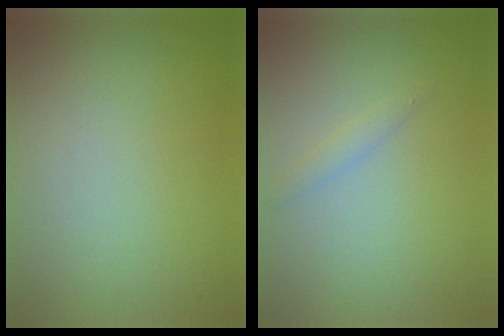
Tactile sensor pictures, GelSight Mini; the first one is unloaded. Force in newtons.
{"total": 0.9, "press": 0.9, "slide": 0.0}